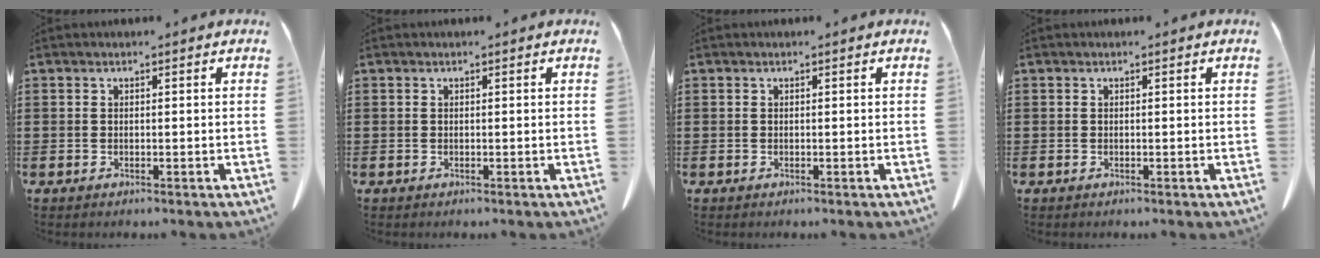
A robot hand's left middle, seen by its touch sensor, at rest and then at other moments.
{"total": 0.0}
{"total": 0.0}
{"total": 0.0}